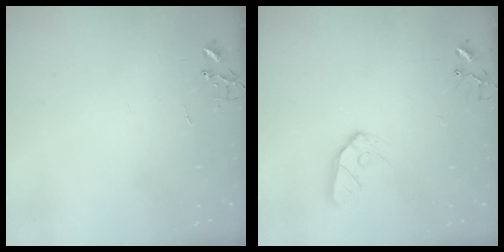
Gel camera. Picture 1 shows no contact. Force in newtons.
{"total": 9.2, "press": 9.2, "slide": 0.8}